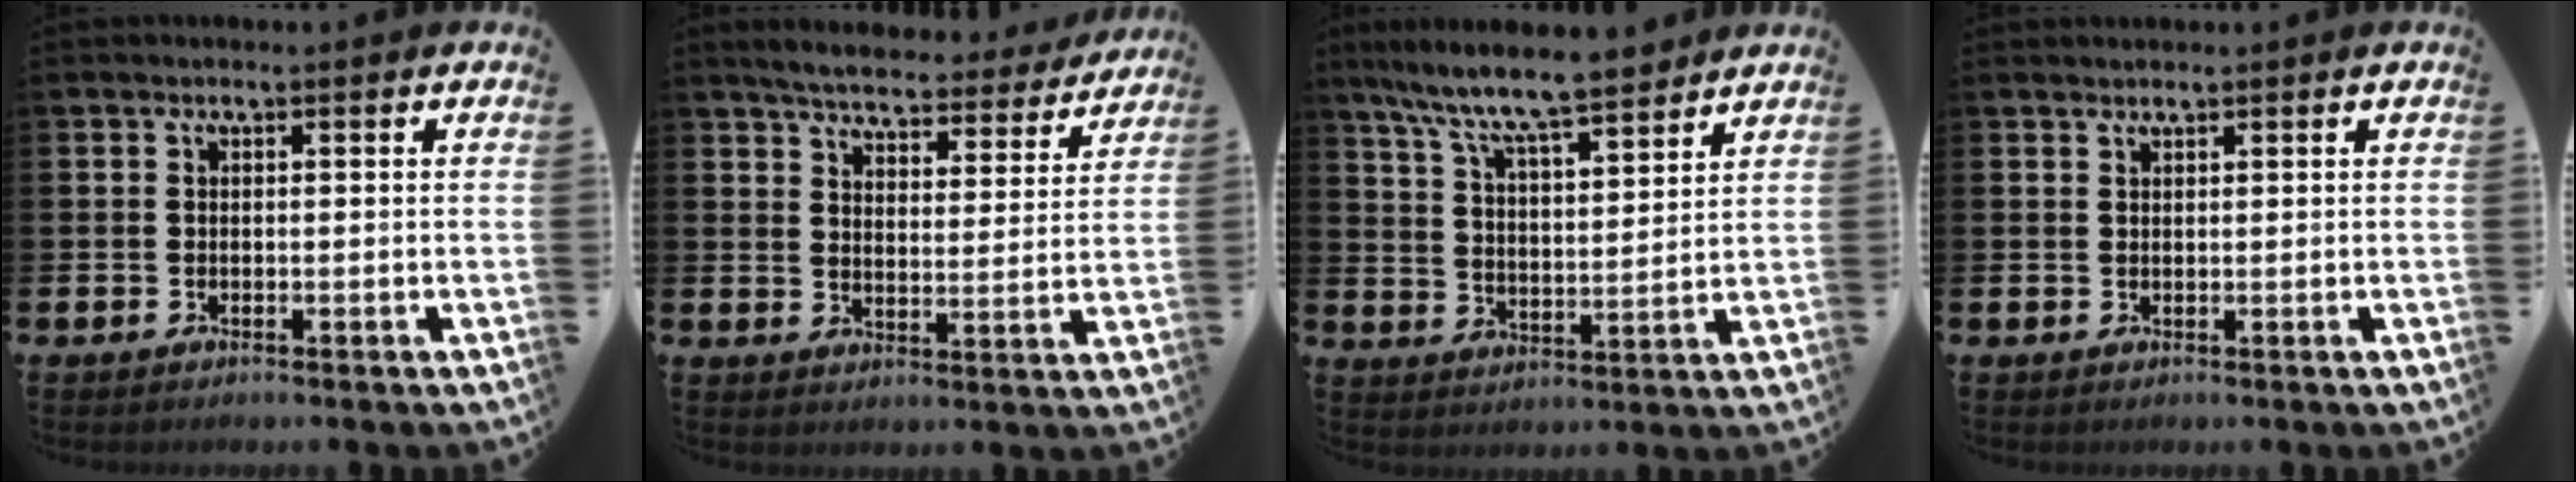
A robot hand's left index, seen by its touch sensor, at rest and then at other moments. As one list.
[{"total": 5.3, "force": [5.1, 0.7, 1.2], "torque": [-0.044, -0.032, 0.085]}, {"total": 9.0, "force": [8.3, 0.9, 3.3], "torque": [-0.095, -0.053, 0.145]}, {"total": 0.9, "force": [0.9, 0.0, 0.0], "torque": [0.001, 0.000, 0.016]}]